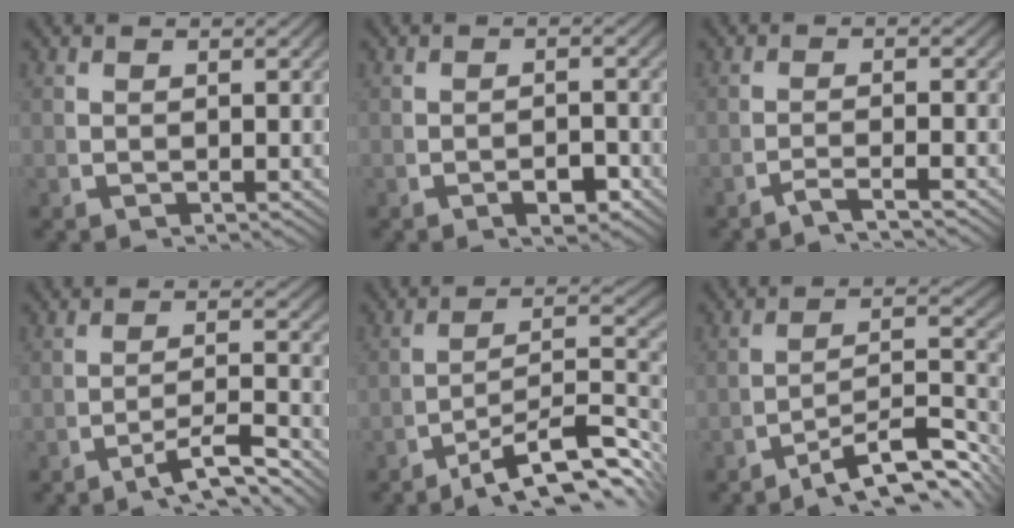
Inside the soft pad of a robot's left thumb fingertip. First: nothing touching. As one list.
[{"total": 2.2, "force": [-1.1, 1.1, 1.6], "torque": [-0.020, -0.005, -0.019]}, {"total": 2.2, "force": [-1.9, -0.2, 1.1], "torque": [-0.021, -0.001, -0.037]}, {"total": 3.9, "force": [-2.4, 1.0, 2.9], "torque": [-0.050, -0.008, -0.039]}, {"total": 9.5, "force": [-5.1, 4.6, 6.6], "torque": [-0.109, -0.034, -0.062]}, {"total": 7.8, "force": [-4.3, 3.5, 5.5], "torque": [-0.091, -0.030, -0.053]}]